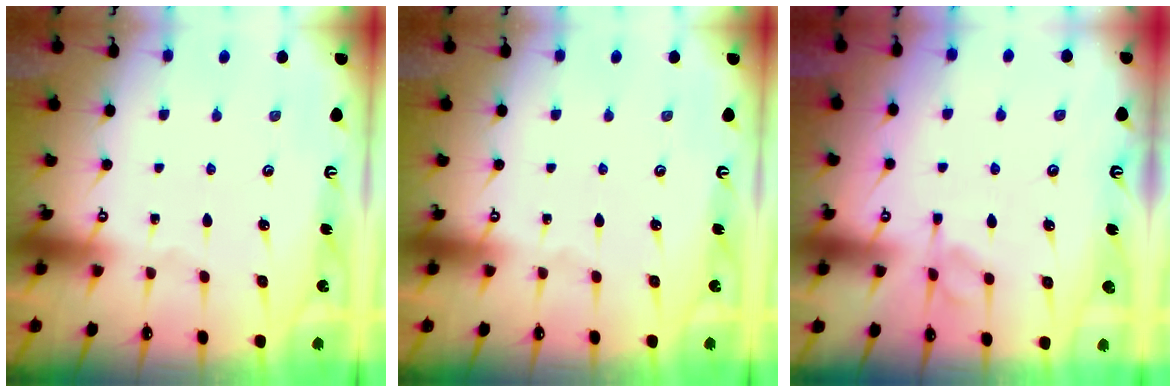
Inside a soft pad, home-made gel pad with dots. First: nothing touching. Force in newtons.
{"total": 0.0}
{"total": 4.8, "press": 4.8, "slide": 0.8}